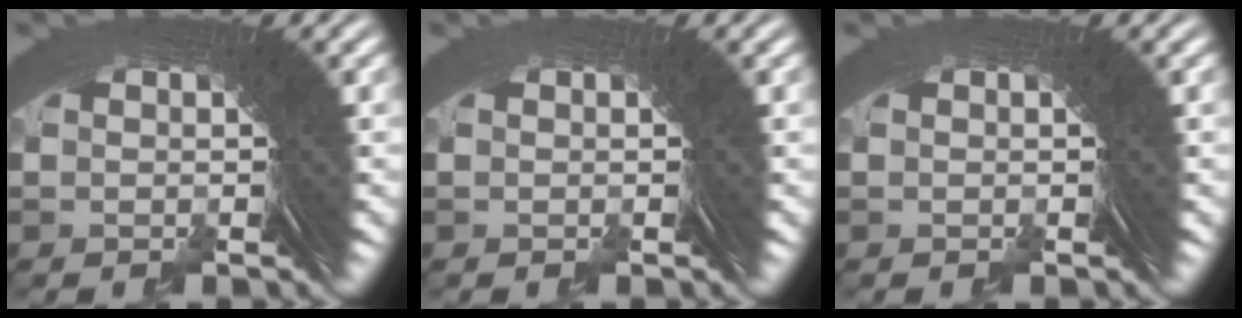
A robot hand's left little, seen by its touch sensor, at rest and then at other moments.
{"total": 0.0}
{"total": 0.0}